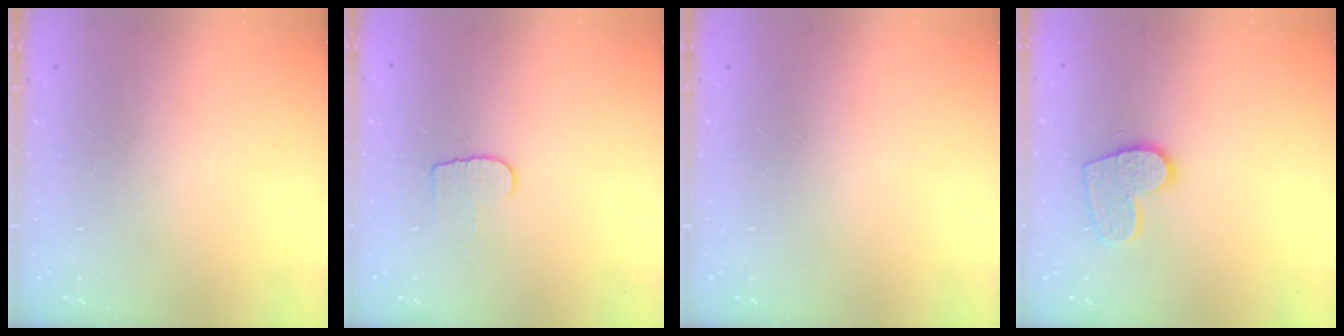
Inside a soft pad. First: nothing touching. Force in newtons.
{"total": 5.7, "press": 5.6, "slide": 0.5}
{"total": 0.0}
{"total": 10.6, "press": 10.5, "slide": 0.8}